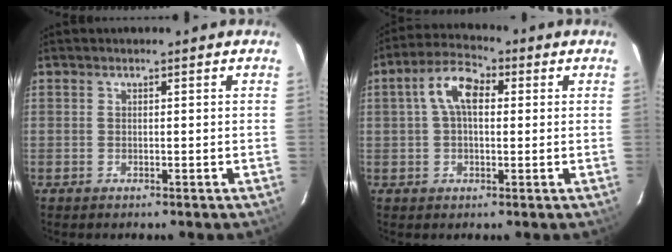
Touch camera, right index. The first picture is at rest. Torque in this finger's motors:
{"motor_torque": [0.19, 0.00, 0.21, 0.07]}